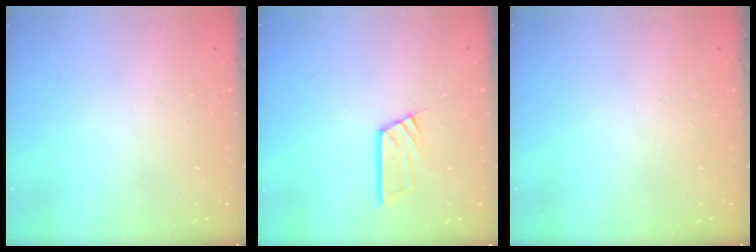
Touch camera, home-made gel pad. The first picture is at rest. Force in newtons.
{"total": 7.4, "press": 7.4, "slide": 0.6}
{"total": 0.0}